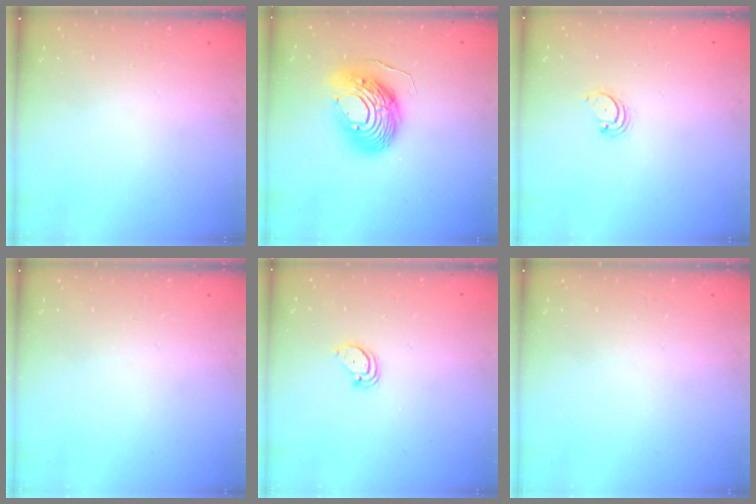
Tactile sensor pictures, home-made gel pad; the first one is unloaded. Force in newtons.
{"total": 14.7, "press": 14.6, "slide": 1.4}
{"total": 2.6, "press": 2.5, "slide": 0.3}
{"total": 0.0}
{"total": 2.6, "press": 2.6, "slide": 0.2}
{"total": 0.0}